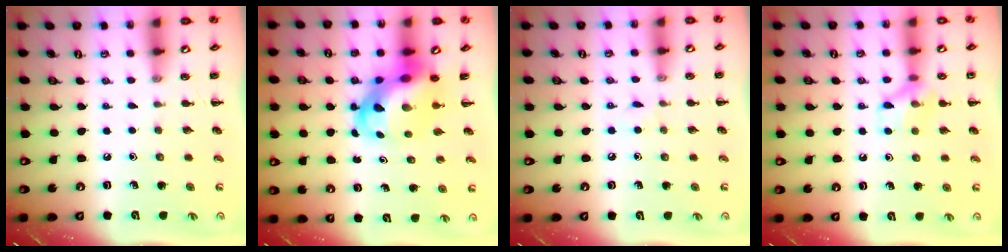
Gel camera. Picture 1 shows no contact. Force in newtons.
{"total": 7.3, "press": 7.0, "slide": 2.1}
{"total": 4.4, "press": 4.2, "slide": 1.4}
{"total": 9.6, "press": 9.5, "slide": 1.0}